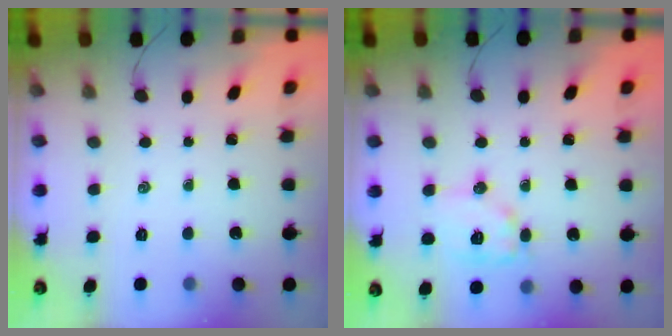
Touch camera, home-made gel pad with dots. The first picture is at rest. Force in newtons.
{"total": 10.6, "press": 10.5, "slide": 0.4}